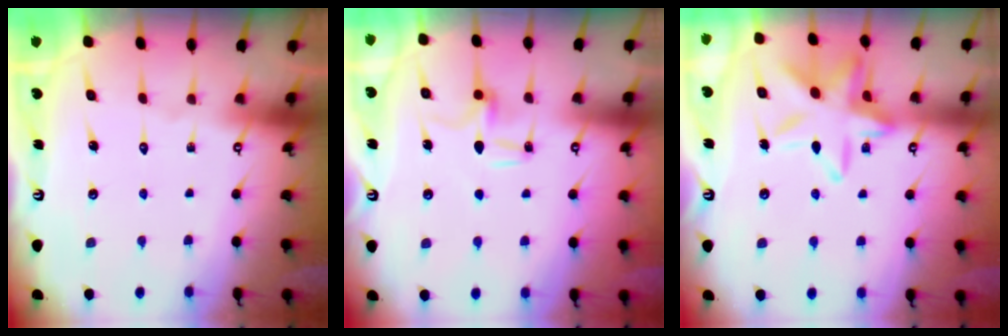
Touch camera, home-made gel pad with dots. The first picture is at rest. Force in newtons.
{"total": 6.7, "press": 6.7, "slide": 0.5}
{"total": 15.4, "press": 15.4, "slide": 0.9}